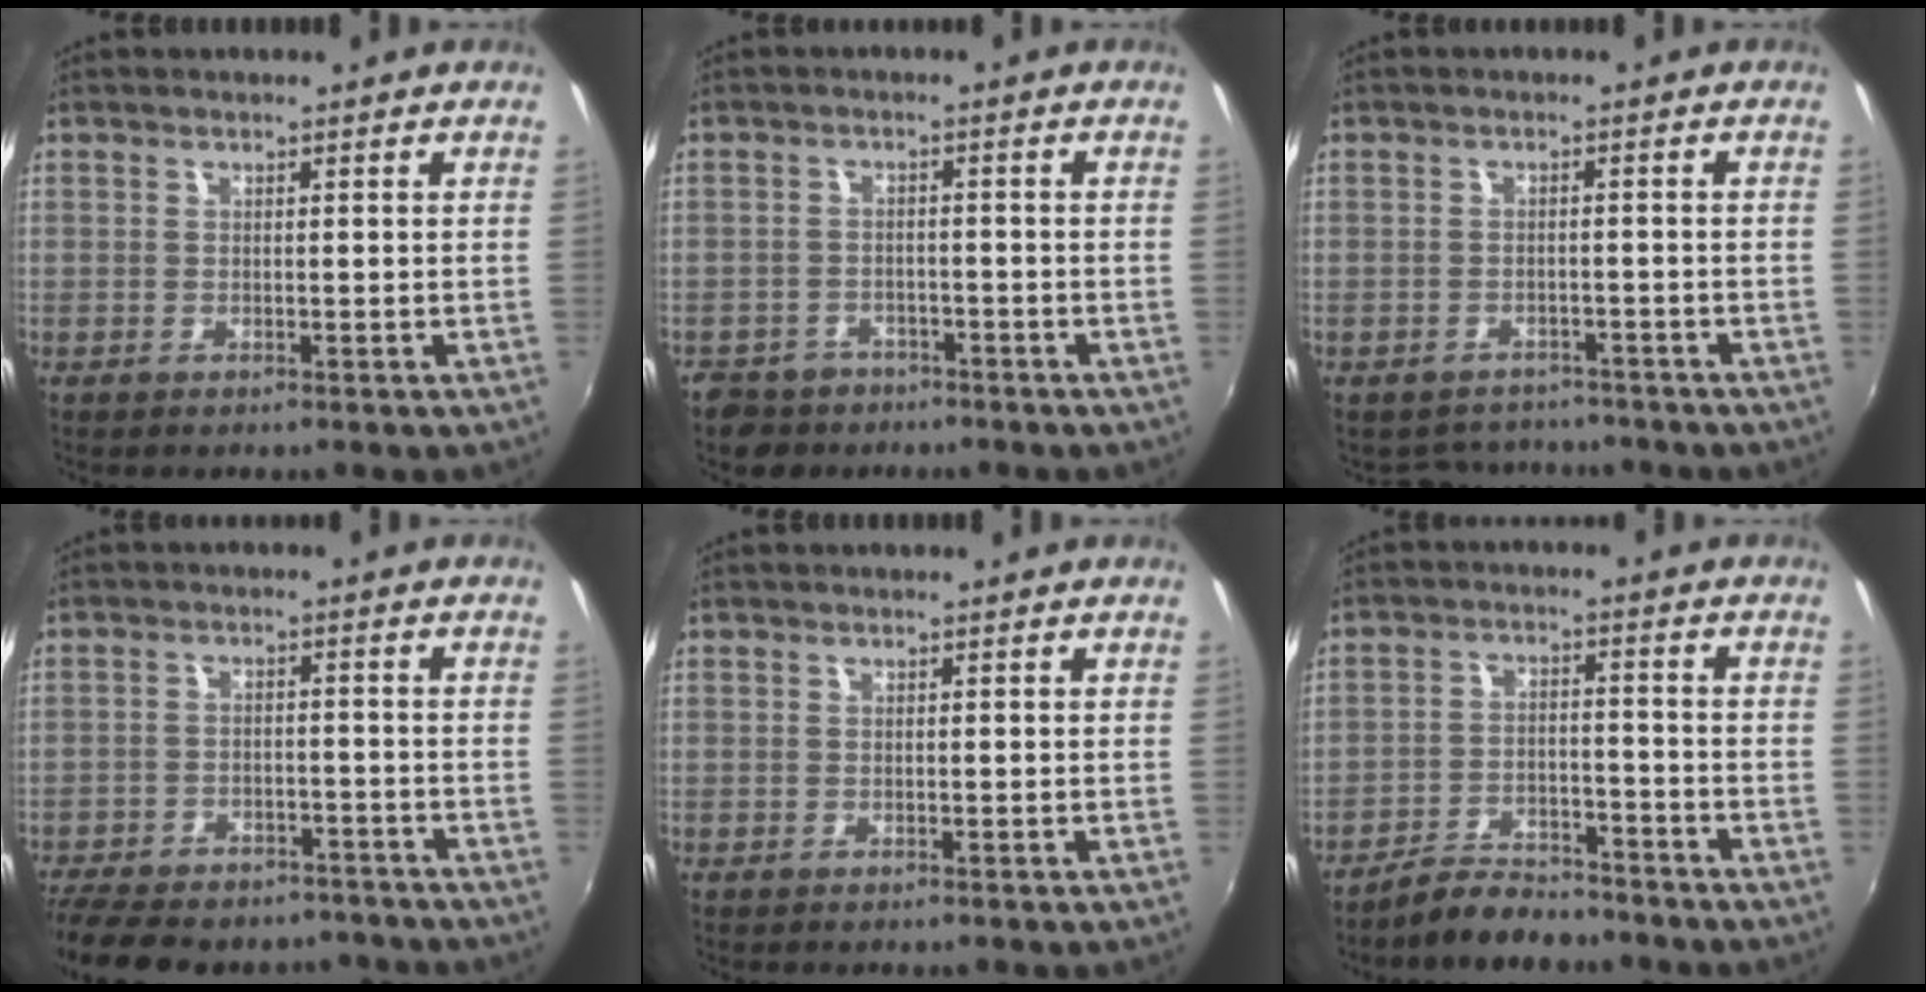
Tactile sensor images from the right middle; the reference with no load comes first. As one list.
[{"total": 6.1, "force": [-4.5, 4.0, 1.1], "torque": [-0.041, 0.006, -0.071]}, {"total": 6.4, "force": [-5.8, 2.7, 0.9], "torque": [-0.029, 0.003, -0.080]}, {"total": 19.1, "force": [-15.7, 7.8, 7.5], "torque": [-0.178, 0.000, -0.216]}, {"total": 0.0}, {"total": 6.3, "force": [-5.6, 2.2, 1.8], "torque": [-0.053, 0.010, -0.088]}]